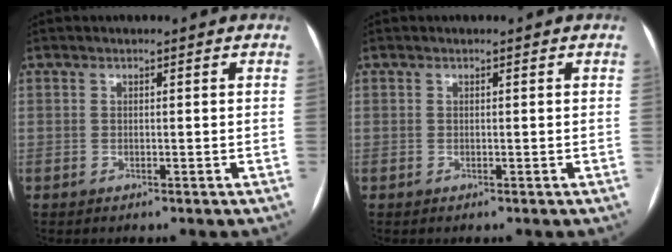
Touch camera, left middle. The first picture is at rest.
{"total": 0.0}